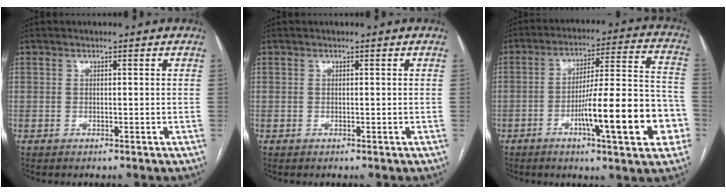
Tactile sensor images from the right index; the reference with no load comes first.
{"total": 0.0}
{"total": 17.4, "force": [-6.3, 2.1, 16.1], "torque": [-0.231, 0.015, -0.089]}